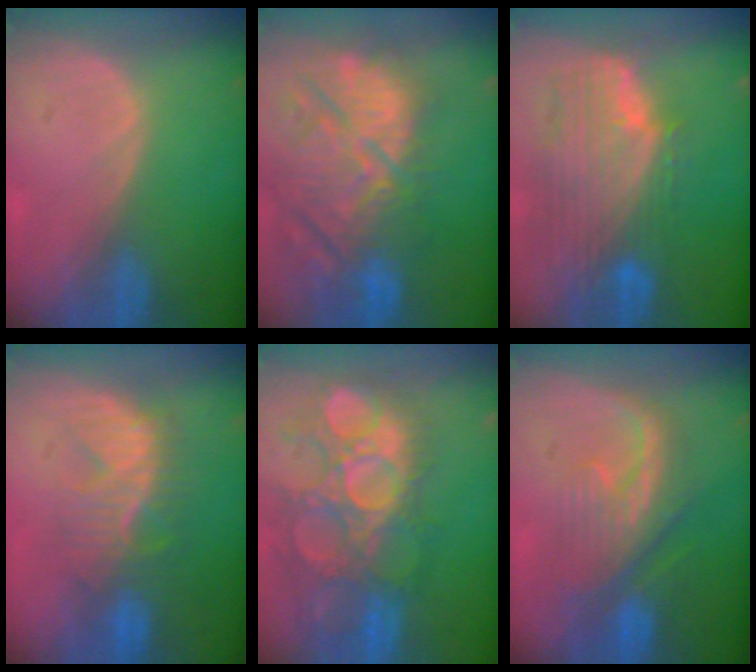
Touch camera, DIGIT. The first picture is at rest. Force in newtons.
{"total": 14.8, "press": 12.9, "slide": 7.3}
{"total": 11.5, "press": 9.8, "slide": 6.0}
{"total": 8.3, "press": 8.2, "slide": 1.5}
{"total": 13.5, "press": 12.4, "slide": 5.4}
{"total": 8.5, "press": 8.3, "slide": 1.5}